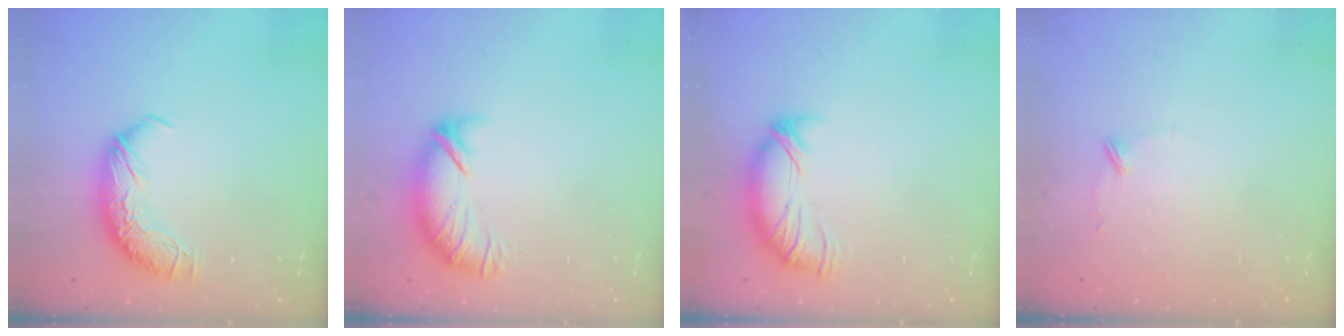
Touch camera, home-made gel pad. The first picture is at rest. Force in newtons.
{"total": 4.1, "press": 3.8, "slide": 1.5}
{"total": 3.7, "press": 3.3, "slide": 1.7}
{"total": 9.1, "press": 9.1, "slide": 0.4}